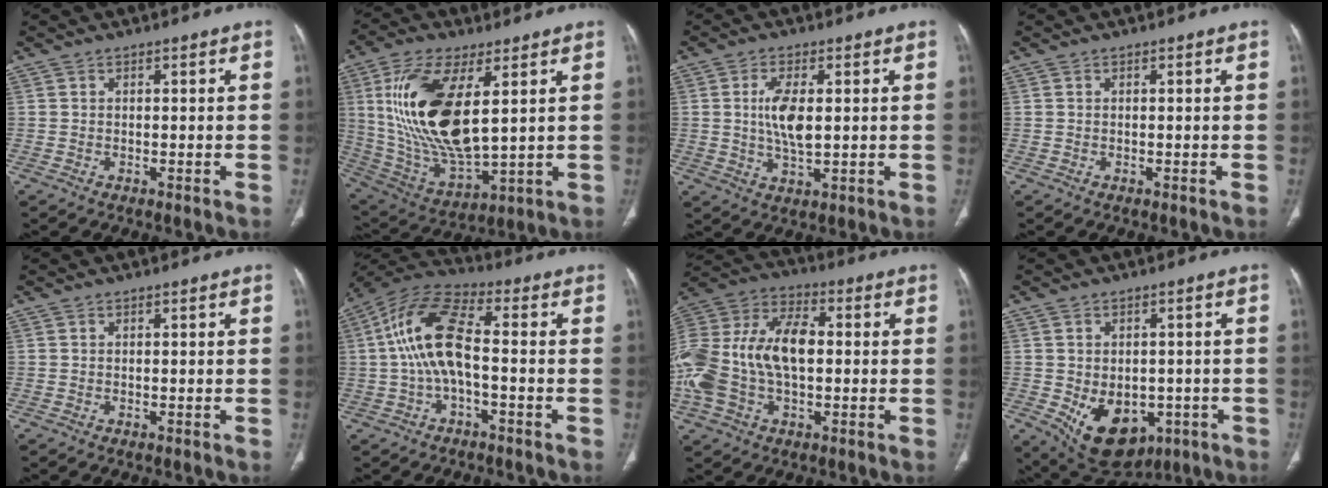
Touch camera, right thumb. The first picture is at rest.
{"total": 21.3, "force": [4.9, 9.0, 18.6], "torque": [-0.371, -0.027, 0.102]}
{"total": 7.1, "force": [0.9, 3.0, 6.4], "torque": [-0.121, -0.009, 0.016]}
{"total": 0.0}
{"total": 0.0}
{"total": 12.6, "force": [-0.8, 5.0, 11.6], "torque": [-0.244, 0.040, -0.023]}
{"total": 22.9, "force": [-0.4, 14.0, 18.2], "torque": [-0.411, 0.031, -0.007]}
{"total": 13.1, "force": [-4.2, 9.1, 8.5], "torque": [-0.109, 0.001, -0.037]}